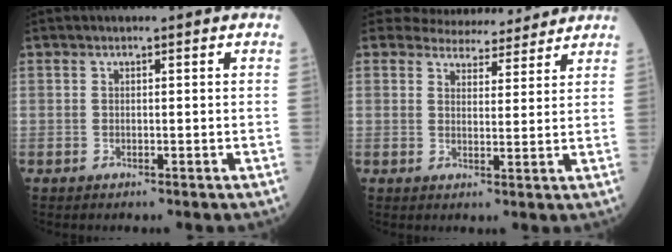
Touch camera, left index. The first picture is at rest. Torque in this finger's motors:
{"motor_torque": [0.28, -0.40, -0.13, -0.04]}